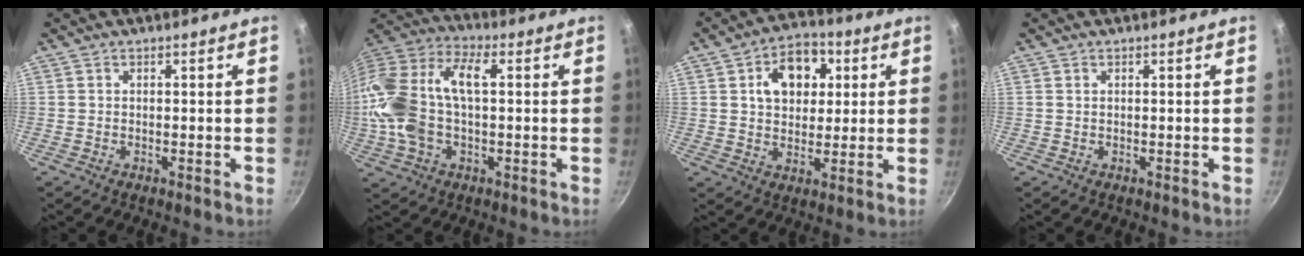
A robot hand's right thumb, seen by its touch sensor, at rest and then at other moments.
{"total": 20.2, "force": [0.4, 11.7, 16.5], "torque": [-0.334, 0.032, -0.007]}
{"total": 11.5, "force": [3.3, 8.1, 7.4], "torque": [-0.074, 0.003, 0.043]}
{"total": 0.0}